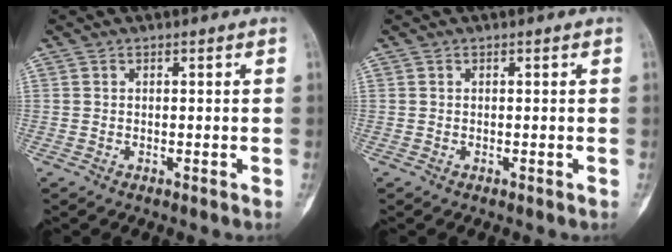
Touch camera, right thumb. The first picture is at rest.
{"total": 0.0}